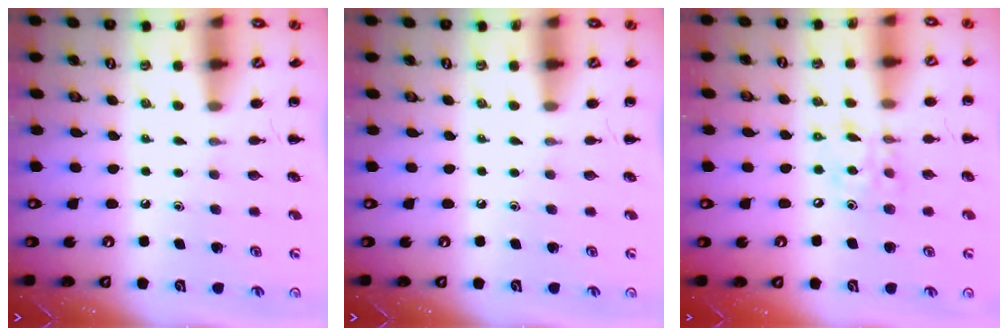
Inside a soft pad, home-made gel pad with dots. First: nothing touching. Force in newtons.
{"total": 0.0}
{"total": 10.8, "press": 10.5, "slide": 2.3}